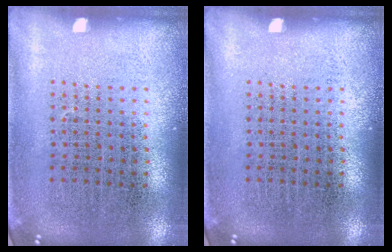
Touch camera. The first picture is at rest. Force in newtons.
{"total": 0.0}